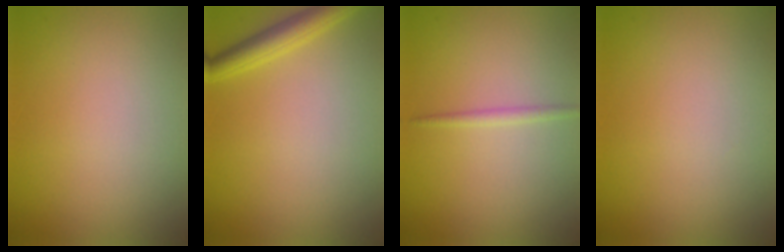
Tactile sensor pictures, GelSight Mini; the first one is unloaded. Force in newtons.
{"total": 2.7, "press": 2.7, "slide": 0.2}
{"total": 1.0, "press": 1.0, "slide": 0.0}
{"total": 0.0}